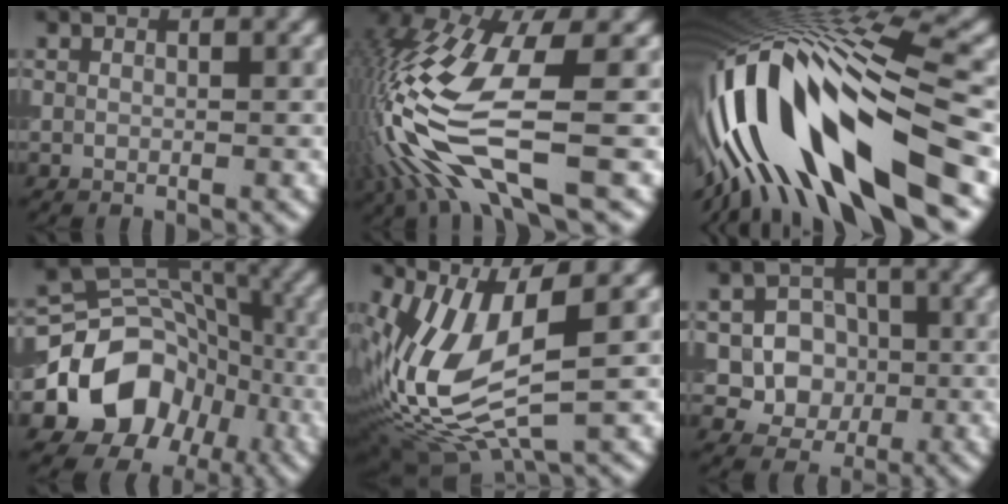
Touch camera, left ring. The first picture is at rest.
{"total": 12.5, "force": [-3.0, 3.9, 11.5], "torque": [-0.262, -0.005, -0.058]}
{"total": 16.7, "force": [-5.6, 5.2, 14.9], "torque": [-0.276, 0.007, -0.098]}
{"total": 10.9, "force": [-3.5, 8.8, 5.4], "torque": [-0.089, -0.002, -0.067]}
{"total": 11.3, "force": [0.6, 4.9, 10.2], "torque": [-0.228, -0.019, 0.017]}
{"total": 6.5, "force": [-0.4, 5.9, 2.8], "torque": [-0.029, 0.006, -0.030]}